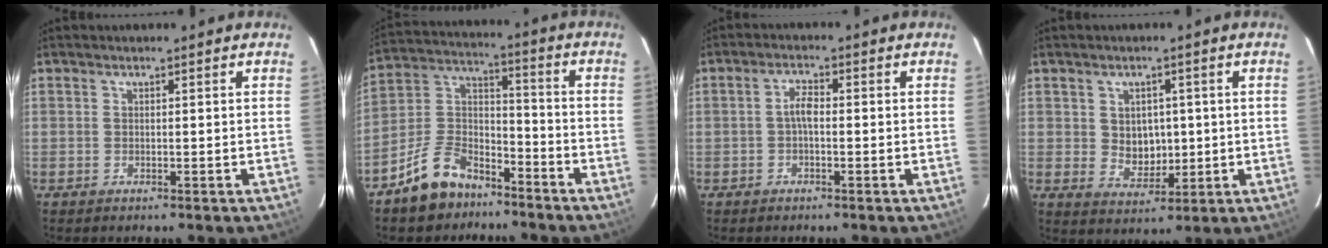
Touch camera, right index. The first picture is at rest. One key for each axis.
{"total": 11.9, "fx": -8.3, "fy": 6.7, "fz": 5.2, "tx": -0.122, "ty": 0.047, "tz": -0.139}
{"total": 2.7, "fx": -0.4, "fy": 1.1, "fz": 2.4, "tx": -0.049, "ty": 0.009, "tz": -0.008}
{"total": 5.7, "fx": 0.5, "fy": 4.8, "fz": 3.2, "tx": -0.053, "ty": 0.002, "tz": 0.020}